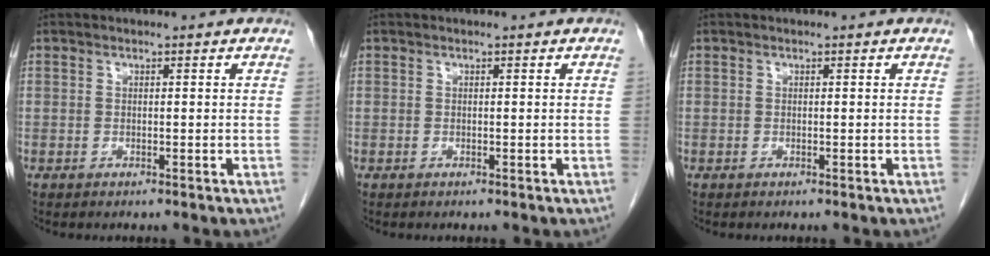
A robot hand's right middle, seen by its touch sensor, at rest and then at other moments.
{"total": 0.0}
{"total": 0.0}